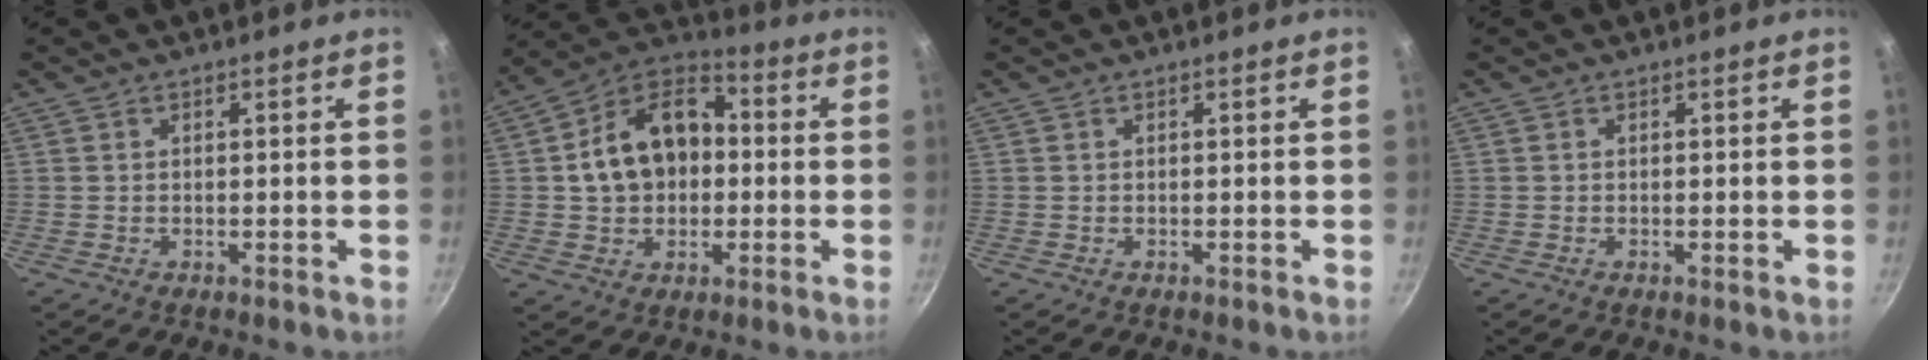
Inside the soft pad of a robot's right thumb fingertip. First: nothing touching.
{"total": 16.4, "force": [0.8, 12.0, 11.2], "torque": [-0.164, 0.037, -0.002]}
{"total": 0.0}
{"total": 0.0}